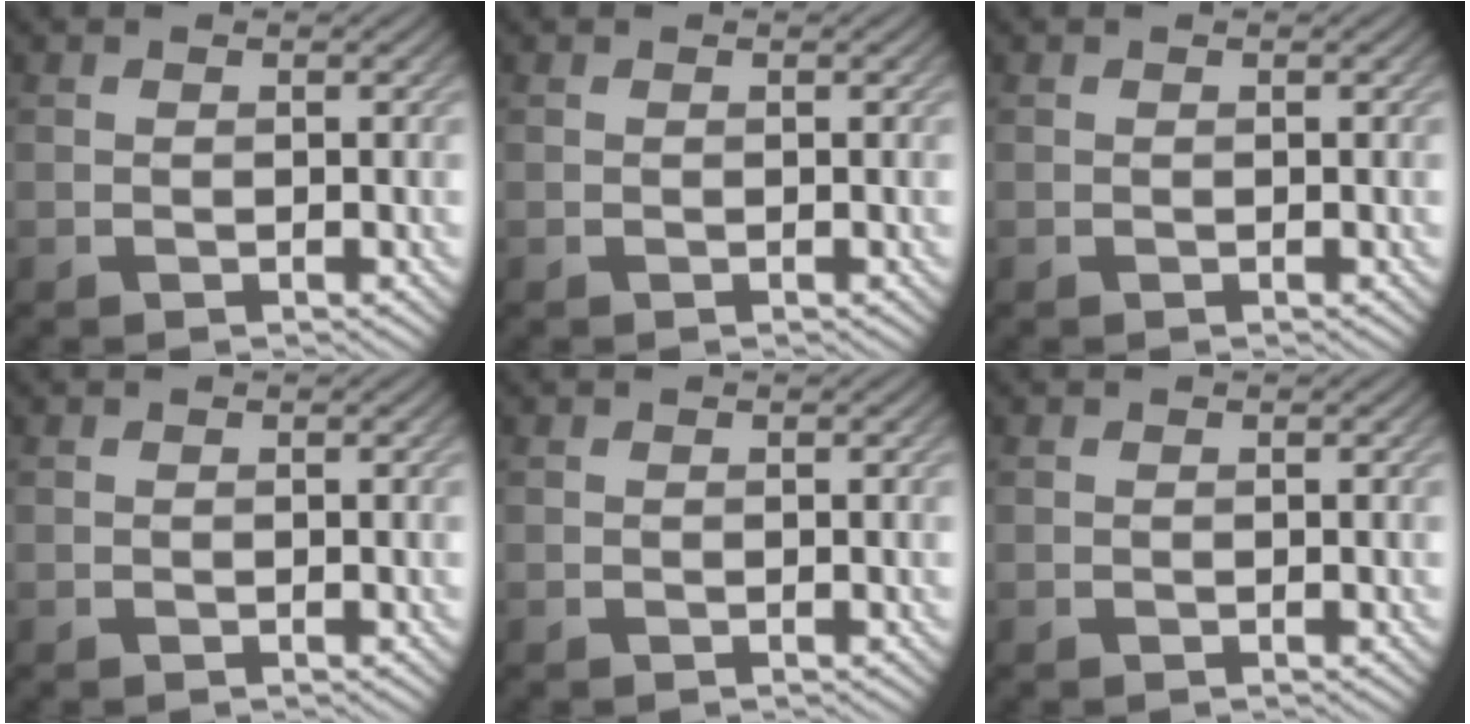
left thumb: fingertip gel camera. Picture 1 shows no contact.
{"total": 0.0}
{"total": 0.0}
{"total": 0.0}
{"total": 0.0}
{"total": 0.0}